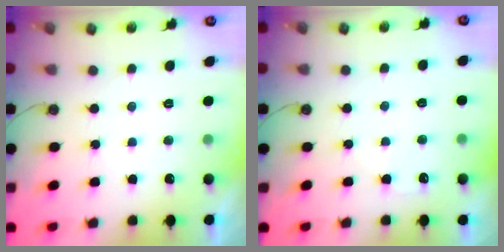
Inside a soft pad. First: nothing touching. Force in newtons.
{"total": 3.8, "press": 3.7, "slide": 0.4}